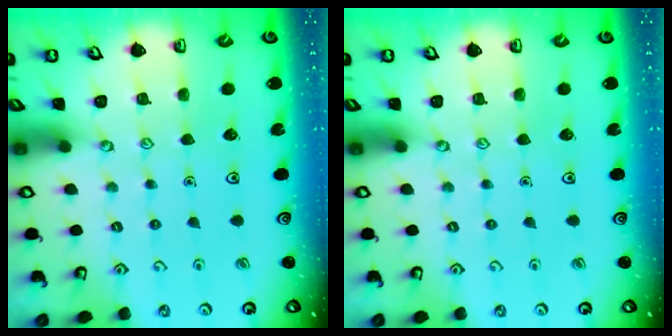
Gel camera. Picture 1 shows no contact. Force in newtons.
{"total": 0.0}